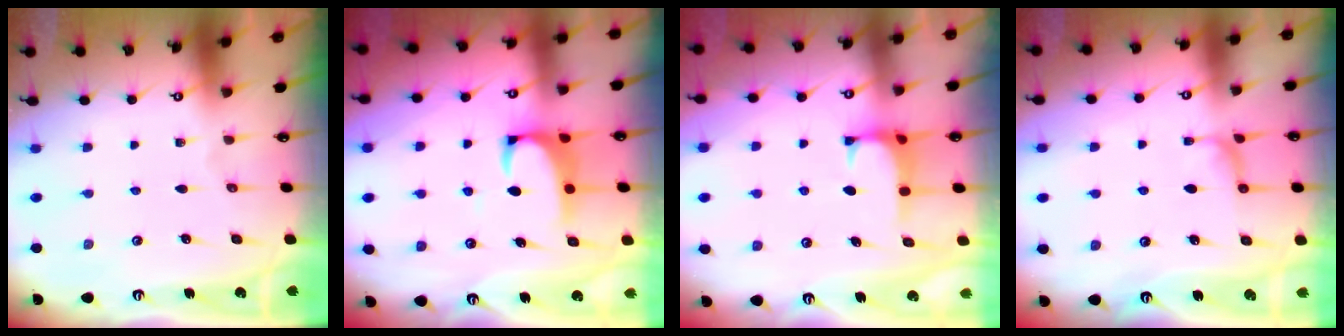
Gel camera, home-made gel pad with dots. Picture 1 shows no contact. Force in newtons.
{"total": 2.3, "press": 2.0, "slide": 1.0}
{"total": 0.5, "press": 0.4, "slide": 0.3}
{"total": 1.7, "press": 1.7, "slide": 0.4}